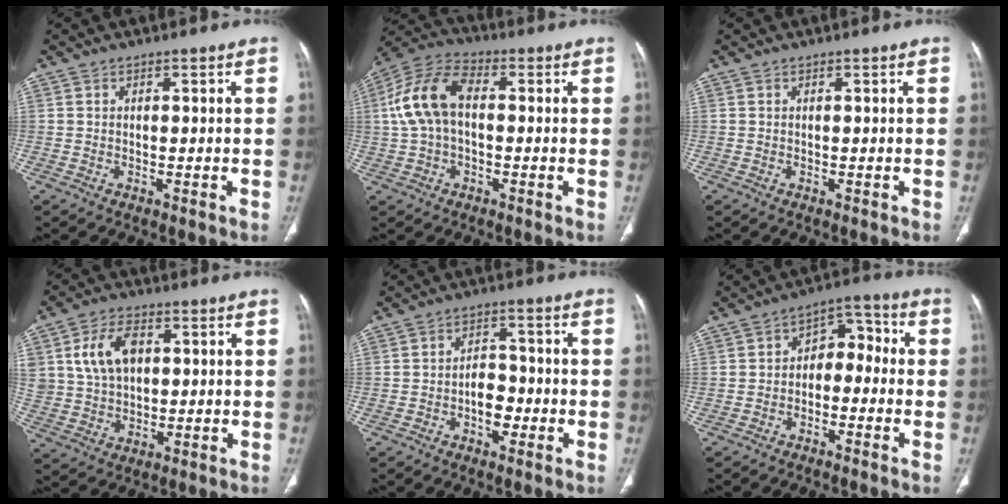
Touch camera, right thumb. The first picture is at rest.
{"total": 11.9, "force": [0.7, 7.1, 9.5], "torque": [-0.199, 0.035, 0.005]}
{"total": 0.0}
{"total": 9.9, "force": [2.8, 6.7, 6.8], "torque": [-0.112, 0.000, 0.057]}
{"total": 5.0, "force": [-1.8, 3.2, 3.5], "torque": [-0.036, 0.020, -0.033]}
{"total": 7.2, "force": [-1.2, 5.0, 5.1], "torque": [-0.044, 0.044, -0.033]}